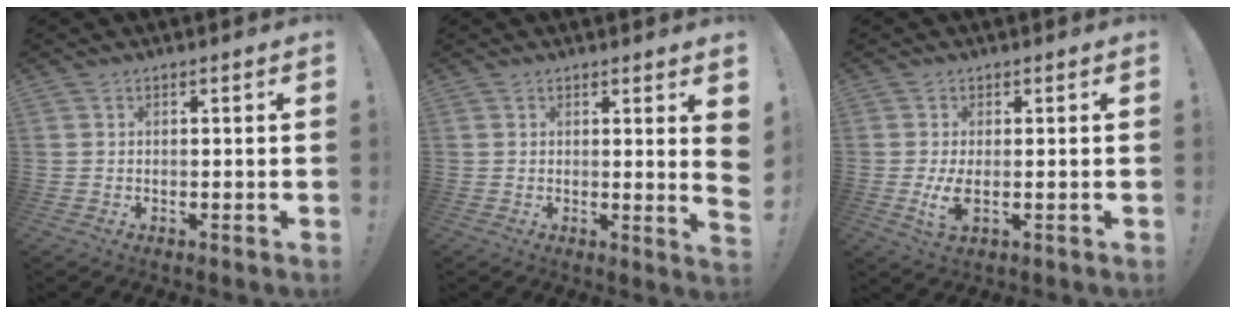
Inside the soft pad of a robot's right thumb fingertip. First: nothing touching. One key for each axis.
{"total": 4.0, "fx": 1.7, "fy": -0.4, "fz": 3.6, "tx": -0.039, "ty": -0.028, "tz": 0.026}
{"total": 5.0, "fx": -0.7, "fy": 1.9, "fz": 4.6, "tx": -0.086, "ty": -0.013, "tz": -0.011}